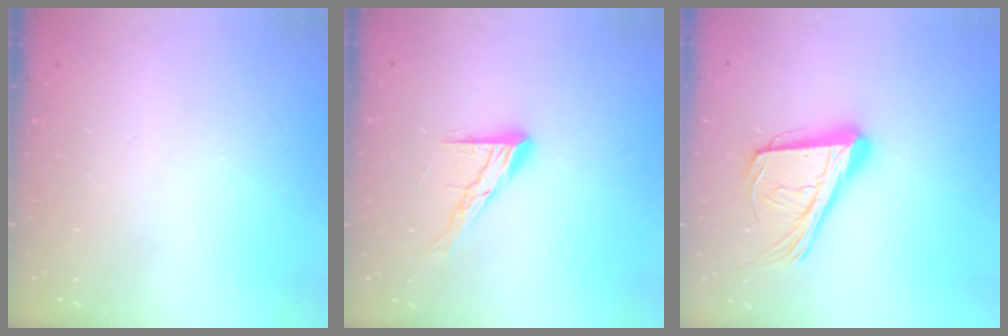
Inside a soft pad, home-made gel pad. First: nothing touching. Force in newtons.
{"total": 10.6, "press": 10.6, "slide": 0.8}
{"total": 20.2, "press": 19.6, "slide": 4.7}